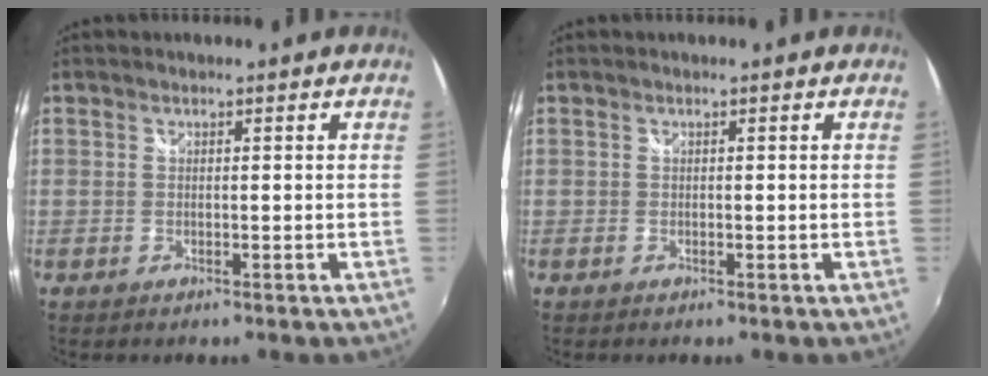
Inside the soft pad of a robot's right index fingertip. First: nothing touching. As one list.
[{"total": 0.0}]